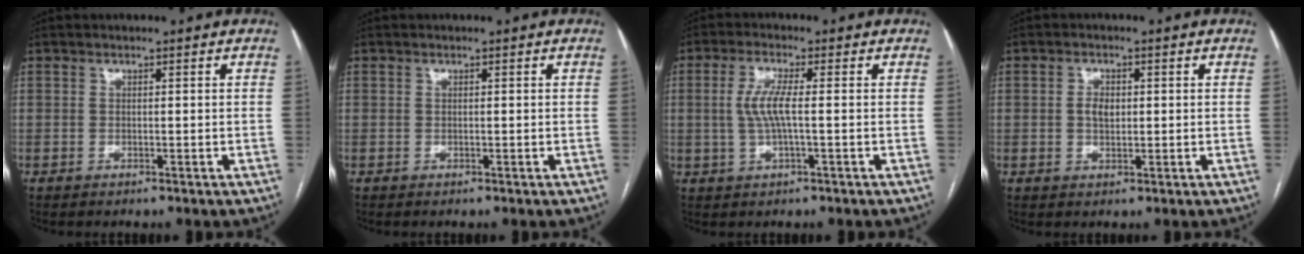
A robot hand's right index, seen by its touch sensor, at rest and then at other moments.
{"total": 0.0}
{"total": 4.8, "force": [0.0, 0.5, 4.7], "torque": [-0.102, 0.003, 0.000]}
{"total": 2.6, "force": [0.2, 1.6, 2.0], "torque": [-0.039, 0.005, 0.005]}